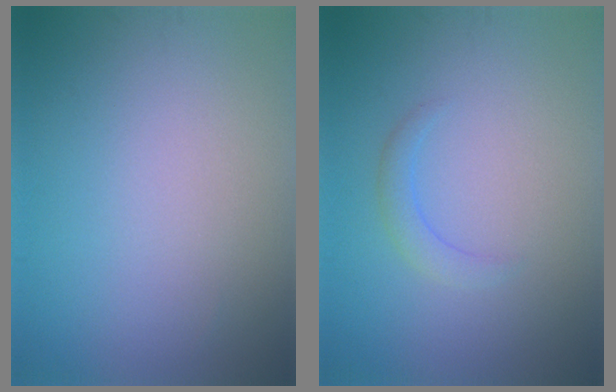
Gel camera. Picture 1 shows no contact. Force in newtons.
{"total": 1.4, "press": 1.4, "slide": 0.0}